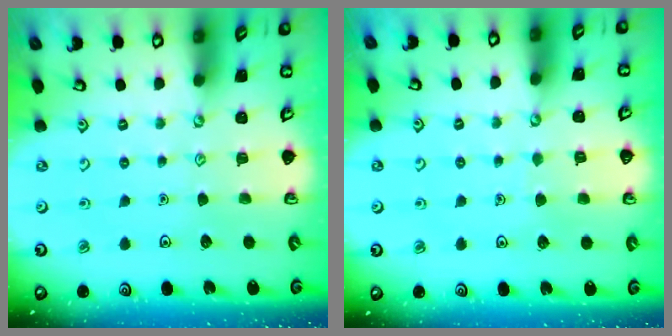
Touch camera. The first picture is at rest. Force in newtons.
{"total": 3.3, "press": 3.3, "slide": 0.3}